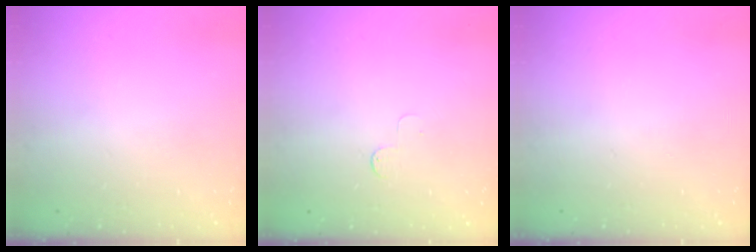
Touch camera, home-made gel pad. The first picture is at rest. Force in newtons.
{"total": 2.6, "press": 2.6, "slide": 0.3}
{"total": 0.0}